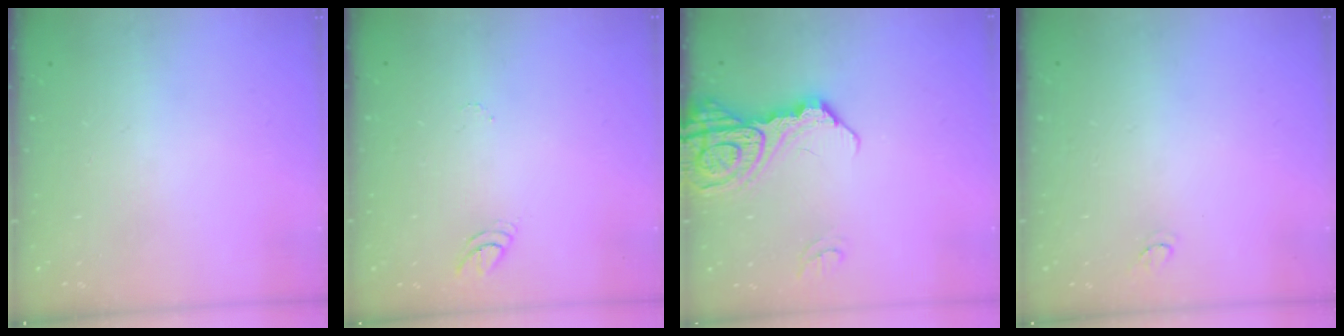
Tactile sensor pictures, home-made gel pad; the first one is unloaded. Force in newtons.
{"total": 3.4, "press": 3.4, "slide": 0.3}
{"total": 14.7, "press": 14.6, "slide": 1.7}
{"total": 2.9, "press": 2.9, "slide": 0.3}